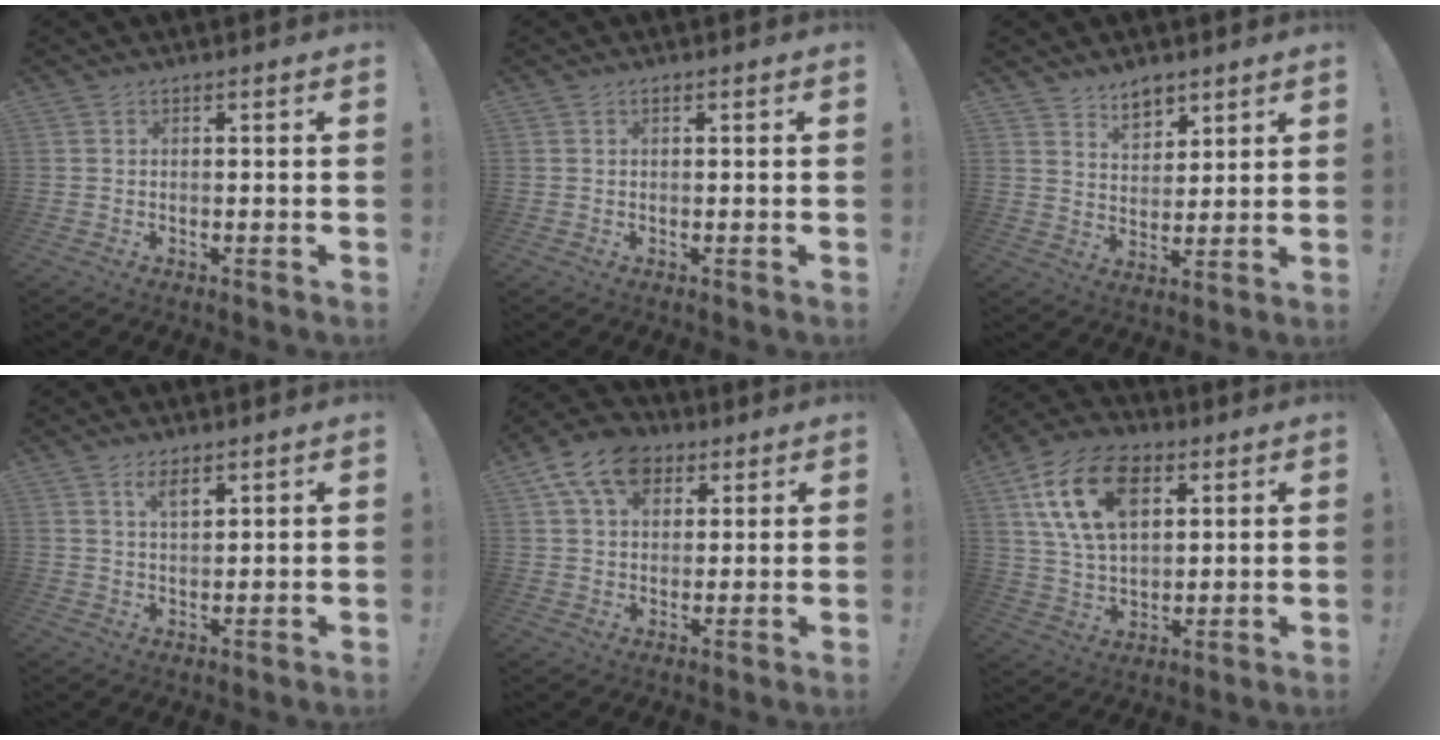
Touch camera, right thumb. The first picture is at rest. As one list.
[{"total": 0.0}, {"total": 7.2, "force": [5.6, 4.0, 2.3], "torque": [-0.031, -0.039, 0.105]}, {"total": 4.3, "force": [2.8, 1.5, 2.9], "torque": [-0.047, -0.014, 0.046]}, {"total": 13.5, "force": [6.3, 9.5, 7.2], "torque": [-0.116, -0.019, 0.122]}, {"total": 19.3, "force": [7.8, 12.3, 12.7], "torque": [-0.231, -0.021, 0.141]}]